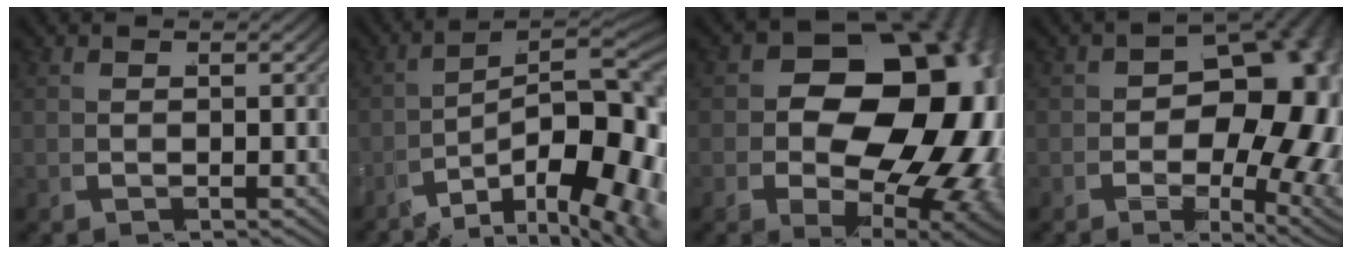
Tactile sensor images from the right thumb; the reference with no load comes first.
{"total": 16.4, "force": [-3.0, 10.8, 12.0], "torque": [-0.175, -0.046, -0.038]}
{"total": 21.9, "force": [0.2, 14.5, 16.4], "torque": [-0.253, -0.049, 0.024]}
{"total": 13.1, "force": [-0.4, 8.1, 10.3], "torque": [-0.137, -0.032, 0.004]}